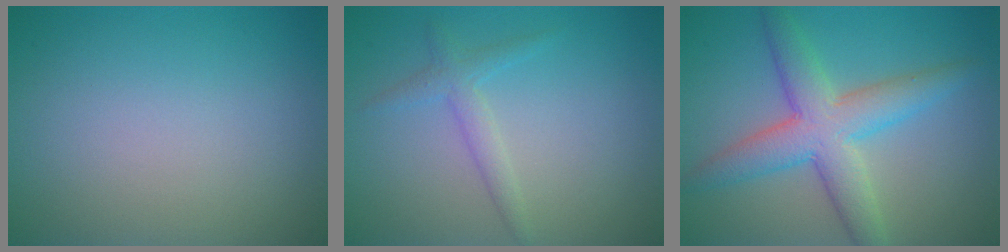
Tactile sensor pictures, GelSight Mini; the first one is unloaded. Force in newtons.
{"total": 1.8, "press": 1.8, "slide": 0.0}
{"total": 5.9, "press": 5.9, "slide": 0.0}